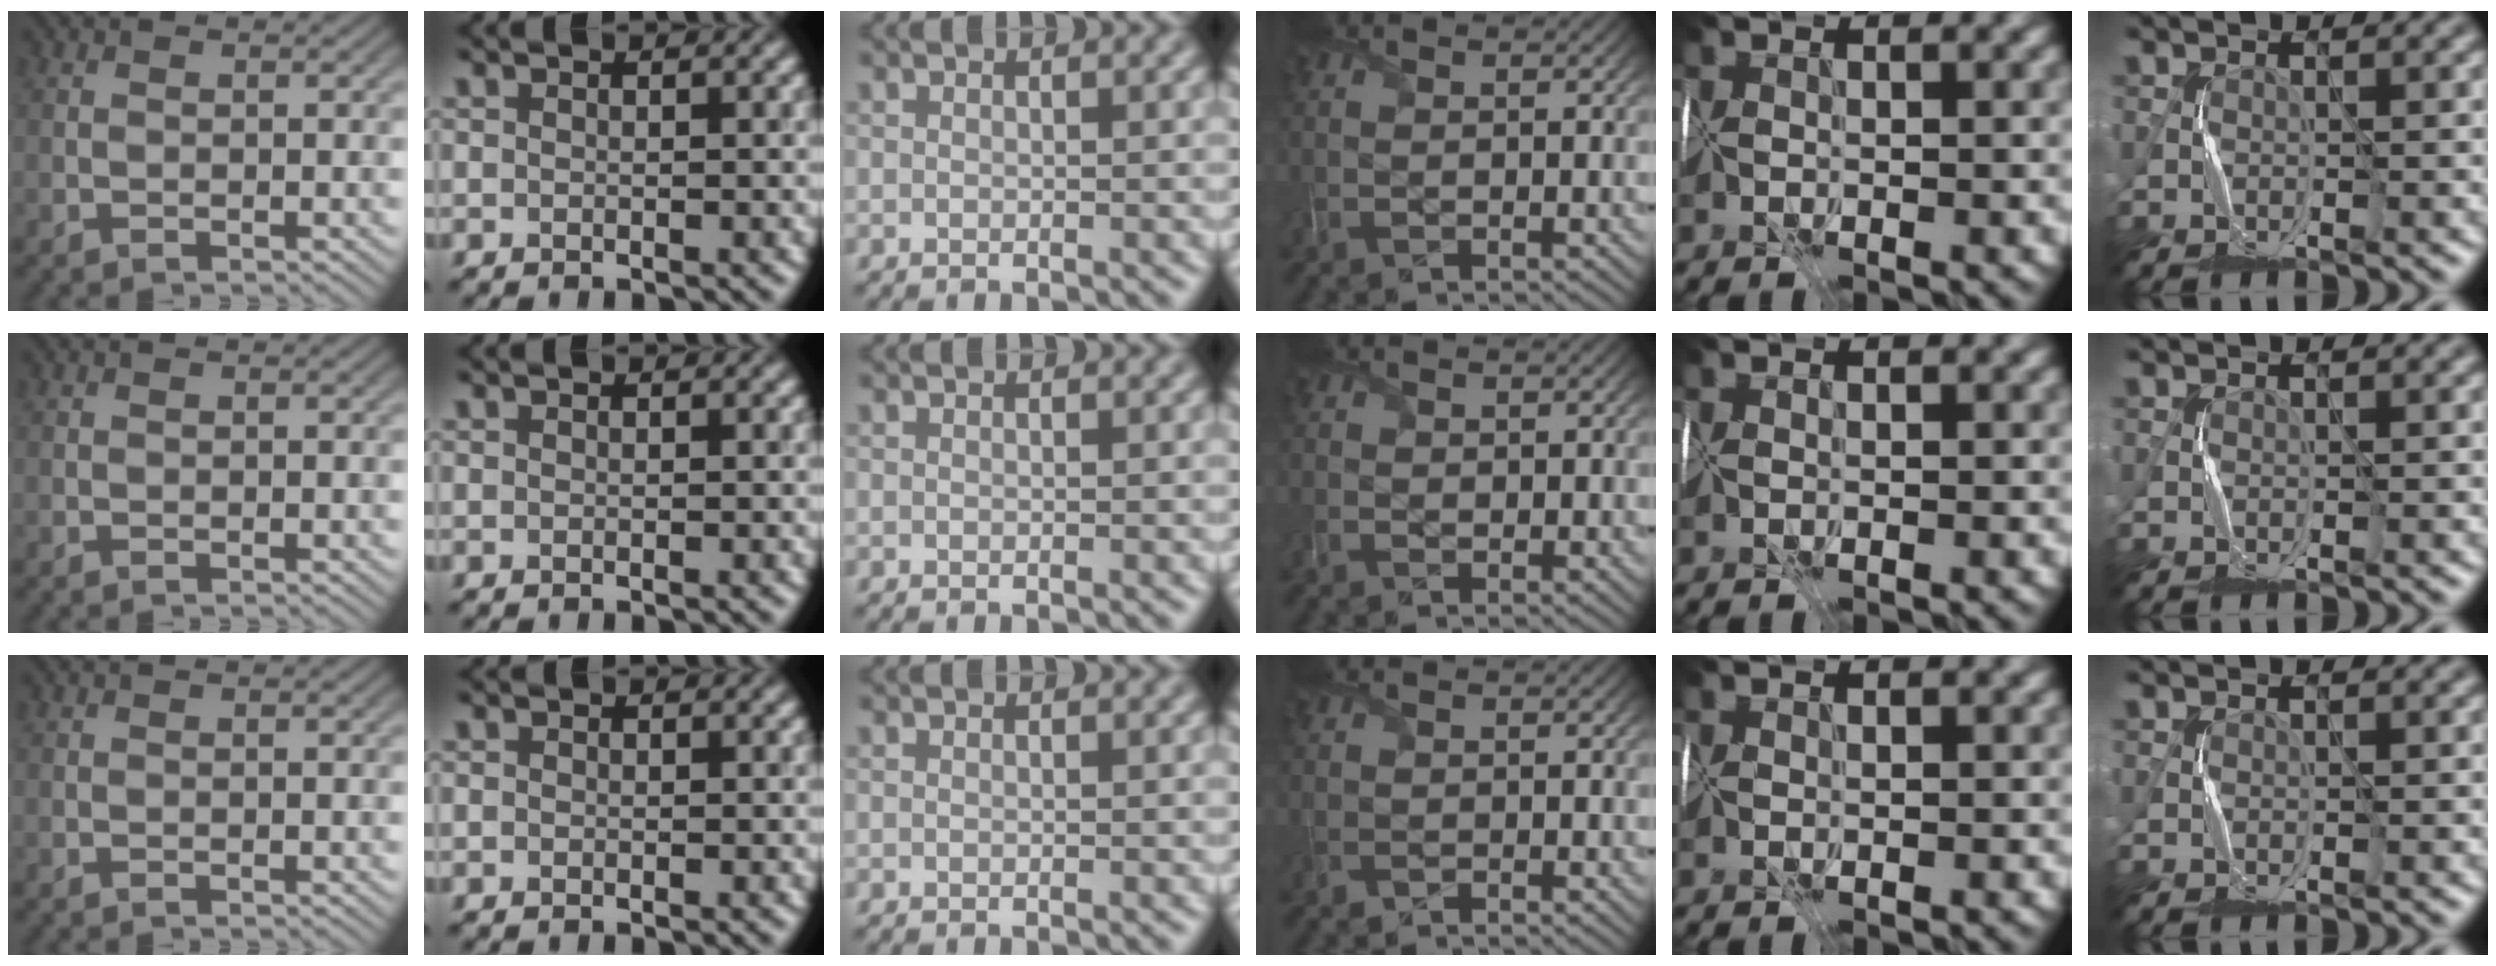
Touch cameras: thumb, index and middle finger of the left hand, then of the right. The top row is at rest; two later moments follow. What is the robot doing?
{"motion": "wrap", "object": "cellophane"}